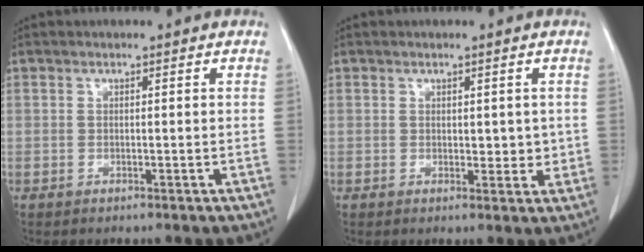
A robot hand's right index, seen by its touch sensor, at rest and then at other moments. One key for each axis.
{"total": 2.9, "fx": 0.4, "fy": 1.8, "fz": 2.3, "tx": -0.021, "ty": -0.006, "tz": 0.008}